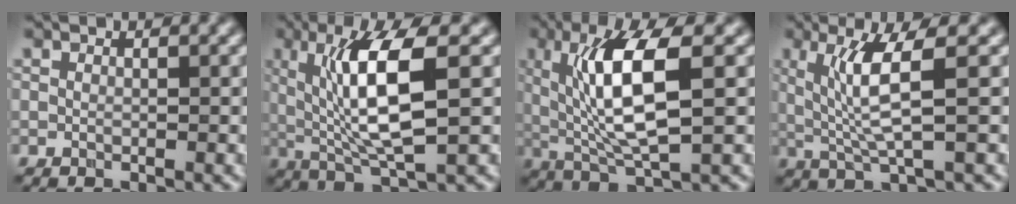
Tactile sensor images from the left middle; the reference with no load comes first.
{"total": 8.2, "force": [1.4, 2.0, 7.9], "torque": [-0.139, -0.010, 0.032]}
{"total": 8.2, "force": [1.5, 2.3, 7.8], "torque": [-0.142, -0.009, 0.035]}
{"total": 5.0, "force": [0.9, 0.7, 4.8], "torque": [-0.098, -0.004, 0.027]}